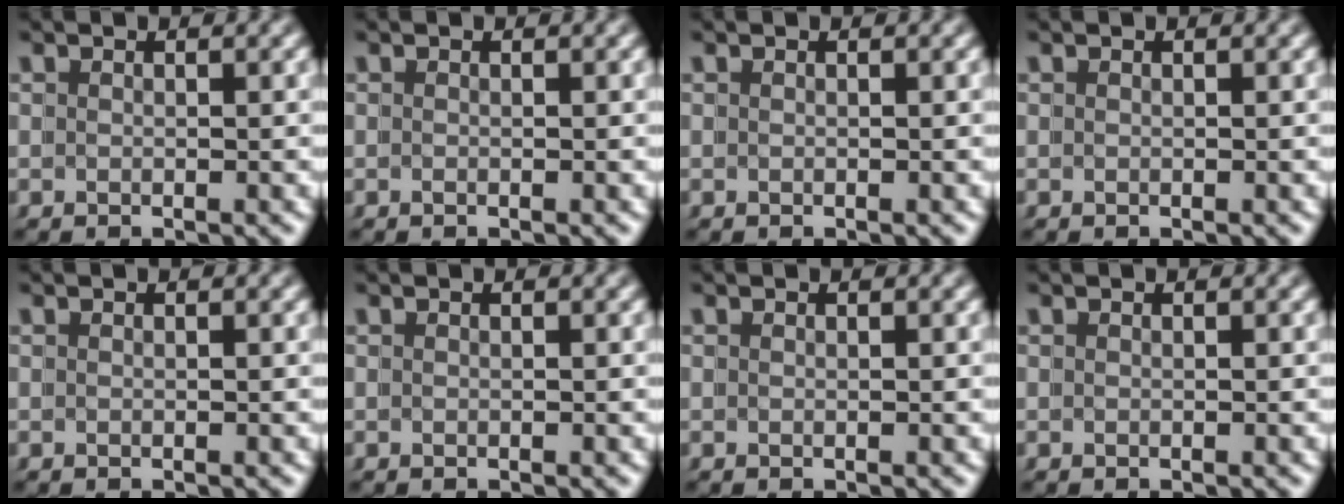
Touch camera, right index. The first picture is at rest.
{"total": 0.0}
{"total": 0.0}
{"total": 0.0}
{"total": 0.0}
{"total": 0.0}
{"total": 0.0}
{"total": 0.0}